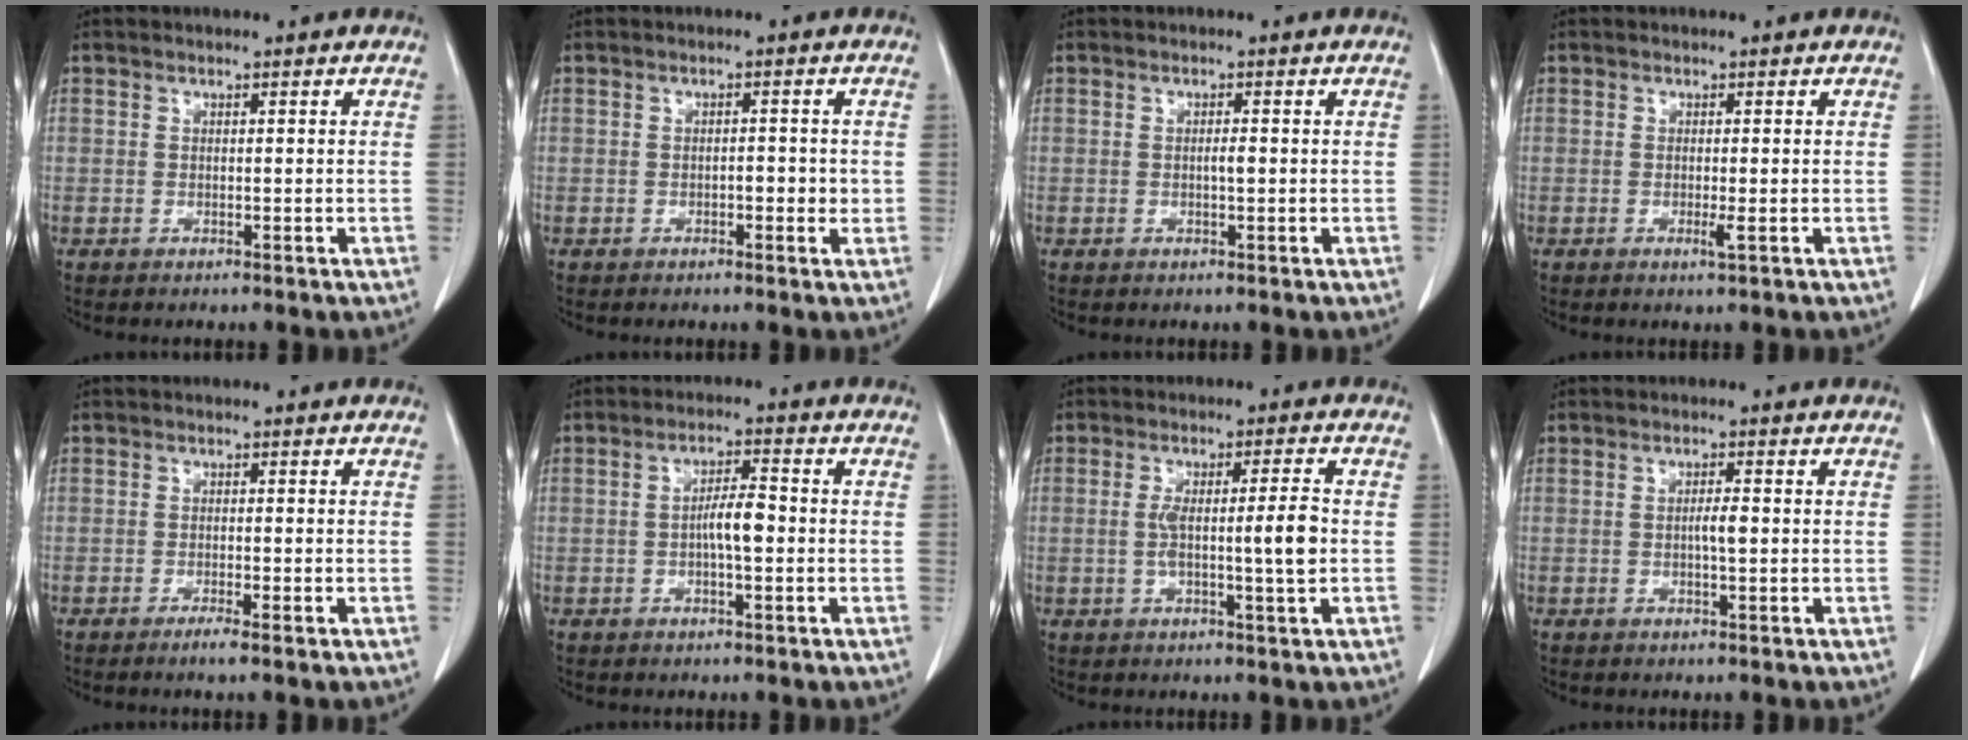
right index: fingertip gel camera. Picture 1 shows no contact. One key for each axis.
{"total": 2.1, "fx": -0.4, "fy": 1.0, "fz": 1.8, "tx": -0.024, "ty": 0.003, "tz": -0.005}
{"total": 1.0, "fx": -0.1, "fy": 0.1, "fz": 1.0, "tx": -0.019, "ty": 0.000, "tz": -0.002}
{"total": 1.2, "fx": -0.4, "fy": -0.1, "fz": 1.1, "tx": -0.017, "ty": -0.005, "tz": -0.007}
{"total": 1.7, "fx": -1.1, "fy": -0.2, "fz": 1.3, "tx": -0.022, "ty": -0.002, "tz": -0.020}
{"total": 4.3, "fx": -0.6, "fy": 0.8, "fz": 4.2, "tx": -0.078, "ty": 0.008, "tz": -0.011}
{"total": 6.6, "fx": -0.5, "fy": -0.1, "fz": 6.6, "tx": -0.115, "ty": 0.004, "tz": -0.007}
{"total": 1.9, "fx": -0.2, "fy": 0.2, "fz": 1.9, "tx": -0.036, "ty": 0.001, "tz": -0.003}